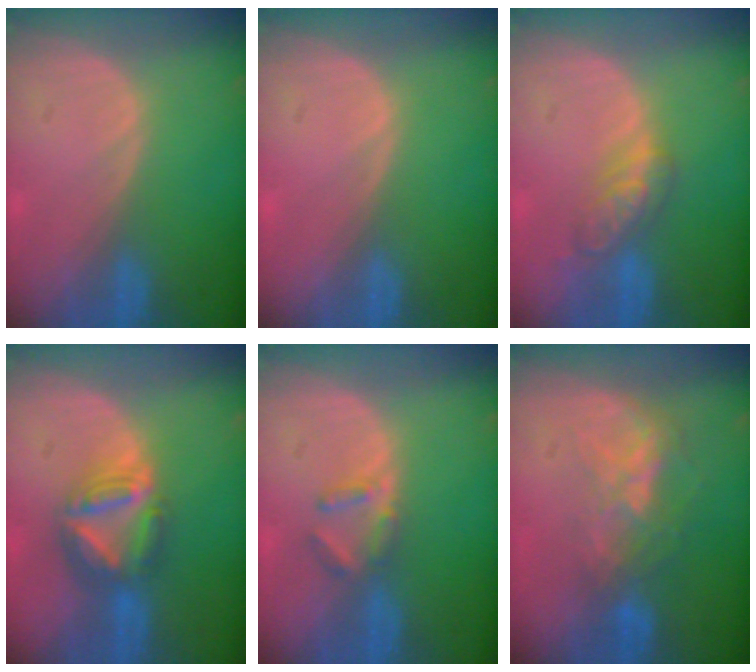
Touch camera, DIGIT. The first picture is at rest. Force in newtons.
{"total": 0.0}
{"total": 4.9, "press": 4.9, "slide": 0.5}
{"total": 7.9, "press": 6.7, "slide": 4.1}
{"total": 3.0, "press": 3.0, "slide": 0.4}
{"total": 6.7, "press": 5.9, "slide": 3.2}